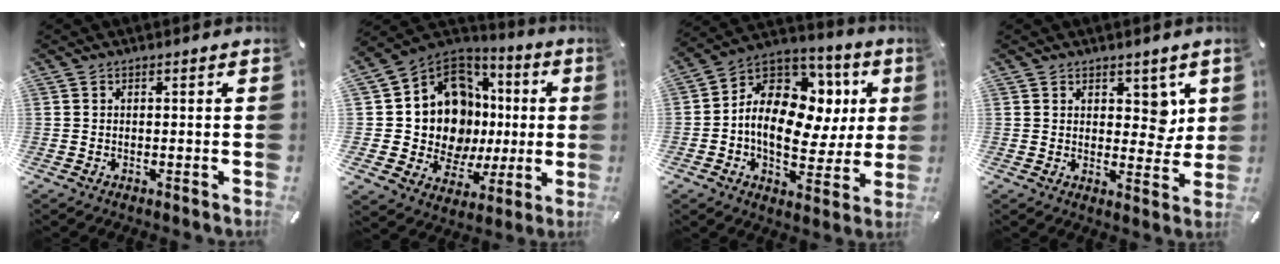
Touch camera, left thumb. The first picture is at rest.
{"total": 15.9, "force": [1.7, 13.5, 8.1], "torque": [-0.177, -0.039, 0.046]}
{"total": 16.5, "force": [1.9, 12.0, 11.1], "torque": [-0.189, -0.016, 0.033]}
{"total": 6.4, "force": [3.1, 4.6, 3.3], "torque": [-0.021, -0.019, 0.048]}